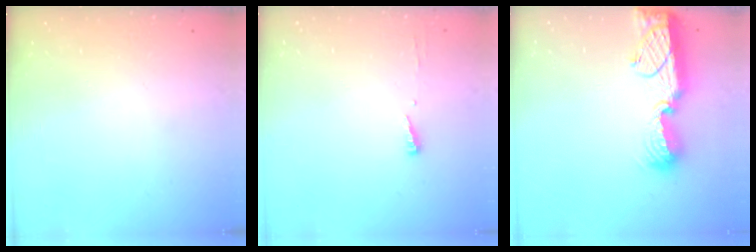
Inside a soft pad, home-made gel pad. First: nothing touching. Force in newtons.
{"total": 3.7, "press": 3.7, "slide": 0.5}
{"total": 13.4, "press": 13.3, "slide": 0.6}